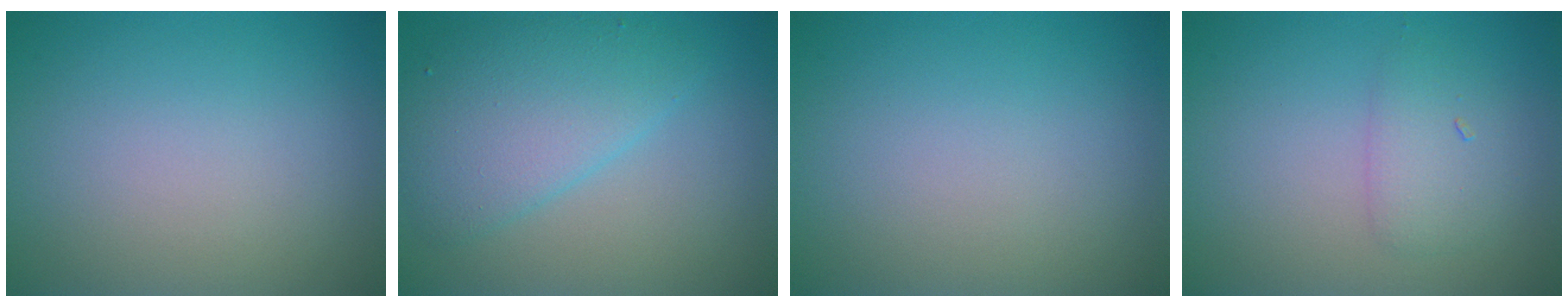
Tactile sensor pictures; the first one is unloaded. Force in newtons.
{"total": 5.2, "press": 5.2, "slide": 0.2}
{"total": 0.0}
{"total": 2.1, "press": 2.1, "slide": 0.1}